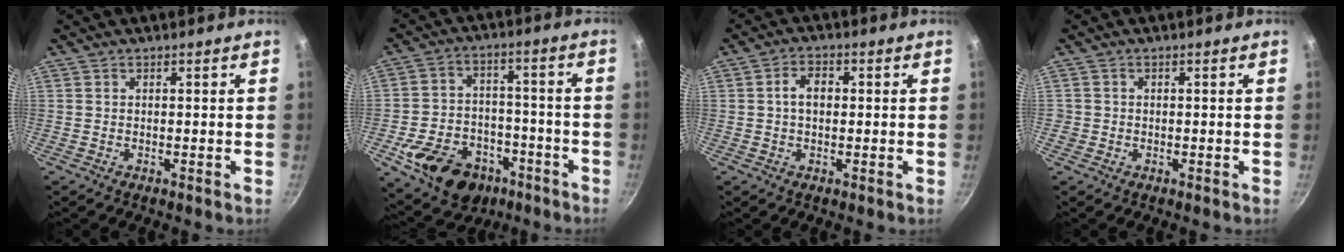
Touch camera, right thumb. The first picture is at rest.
{"total": 16.9, "force": [-8.5, 11.9, 8.6], "torque": [-0.121, 0.055, -0.122]}
{"total": 5.7, "force": [0.3, 3.9, 4.1], "torque": [-0.052, 0.017, -0.001]}
{"total": 1.2, "force": [-0.4, 1.2, 0.2], "torque": [-0.002, 0.001, -0.006]}